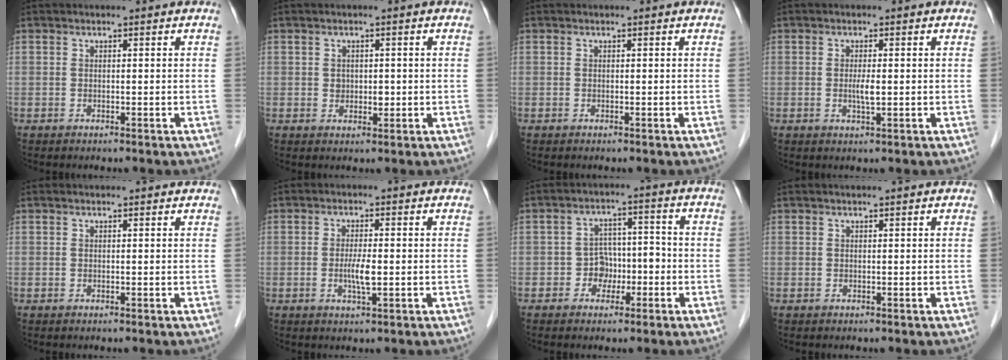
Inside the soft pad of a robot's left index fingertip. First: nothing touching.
{"total": 1.8, "force": [-0.2, 1.4, 1.1], "torque": [-0.018, -0.003, 0.001]}
{"total": 0.0}
{"total": 2.0, "force": [-0.3, 0.3, 1.9], "torque": [-0.041, -0.005, -0.005]}
{"total": 2.3, "force": [2.2, 0.5, 0.7], "torque": [-0.015, 0.021, 0.024]}
{"total": 3.1, "force": [-0.7, 0.4, 3.0], "torque": [-0.063, -0.008, -0.012]}
{"total": 4.5, "force": [-2.0, 3.6, 1.9], "torque": [-0.027, 0.019, -0.033]}
{"total": 1.2, "force": [1.1, -0.1, 0.6], "torque": [-0.006, 0.011, 0.019]}